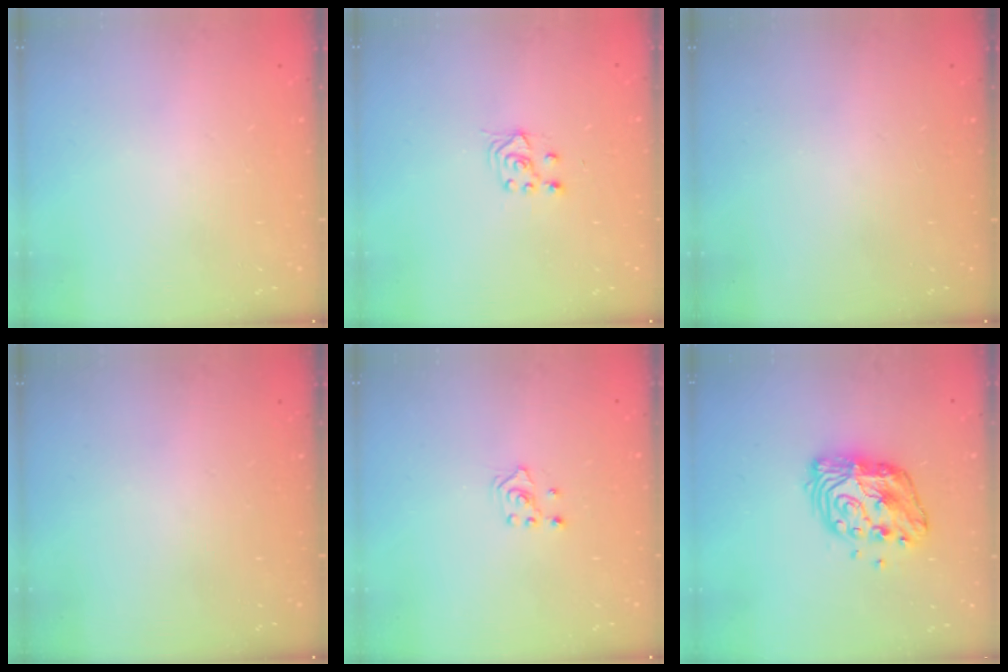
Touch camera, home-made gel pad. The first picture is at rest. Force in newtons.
{"total": 3.7, "press": 3.6, "slide": 1.0}
{"total": 0.0}
{"total": 0.0}
{"total": 2.1, "press": 1.8, "slide": 0.9}
{"total": 12.7, "press": 12.6, "slide": 1.0}